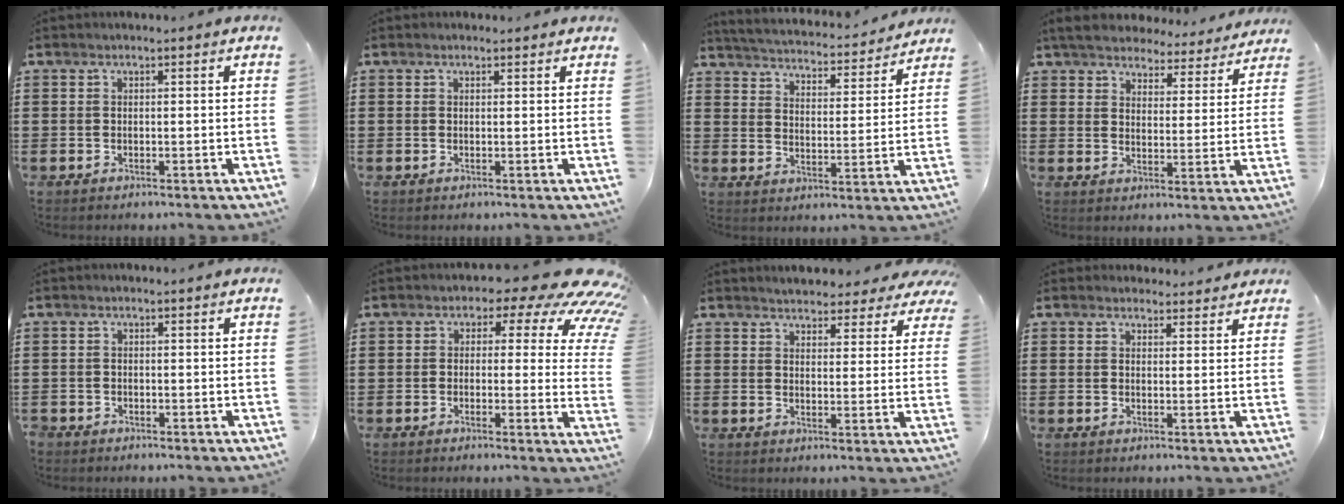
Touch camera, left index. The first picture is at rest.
{"total": 0.5, "force": [0.4, 0.2, 0.2], "torque": [-0.005, 0.001, 0.009]}
{"total": 3.6, "force": [3.6, -0.1, 0.2], "torque": [-0.027, -0.033, 0.054]}
{"total": 5.3, "force": [5.2, 0.5, 0.6], "torque": [-0.040, -0.034, 0.090]}
{"total": 0.8, "force": [-0.7, 0.4, -0.1], "torque": [-0.001, 0.003, -0.016]}
{"total": 7.0, "force": [4.3, 3.3, 4.5], "torque": [-0.068, -0.030, 0.064]}
{"total": 3.4, "force": [3.4, 0.5, 0.0], "torque": [-0.016, -0.011, 0.060]}
{"total": 2.5, "force": [2.4, 0.7, 0.2], "torque": [-0.001, -0.004, 0.044]}